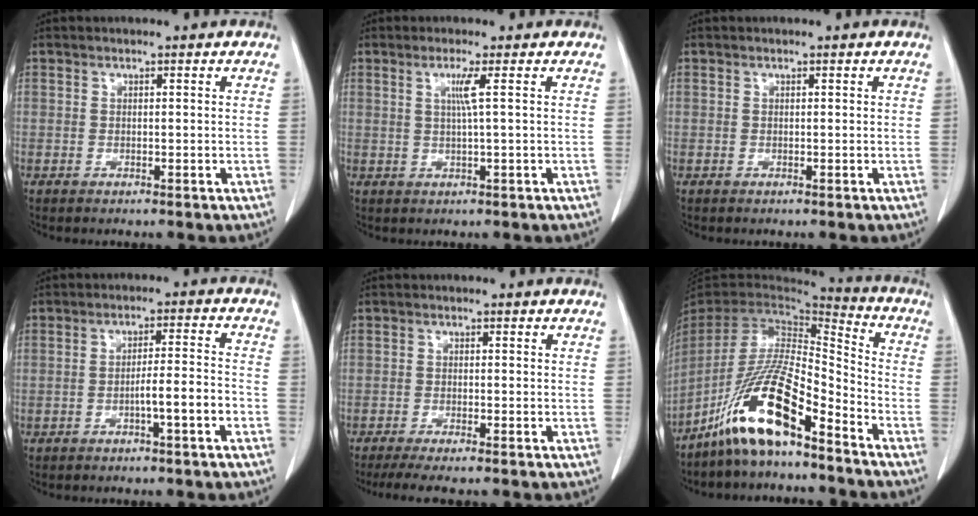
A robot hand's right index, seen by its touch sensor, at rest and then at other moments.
{"total": 2.6, "force": [0.7, -0.8, 2.4], "torque": [-0.051, -0.001, 0.016]}
{"total": 0.0}
{"total": 5.1, "force": [-2.2, -0.2, 4.5], "torque": [-0.071, 0.010, -0.035]}
{"total": 5.9, "force": [-4.9, 0.0, 3.3], "torque": [-0.043, -0.013, -0.078]}
{"total": 15.3, "force": [-10.2, 2.1, 11.2], "torque": [-0.227, -0.007, -0.189]}